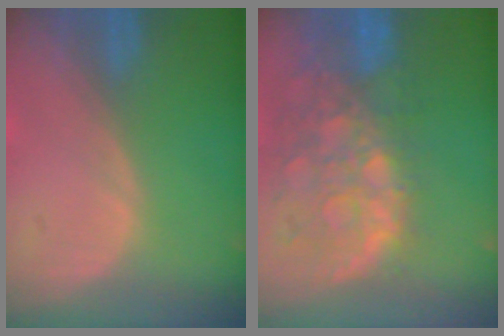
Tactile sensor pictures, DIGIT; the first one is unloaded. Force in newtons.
{"total": 11.7, "press": 9.9, "slide": 6.3}